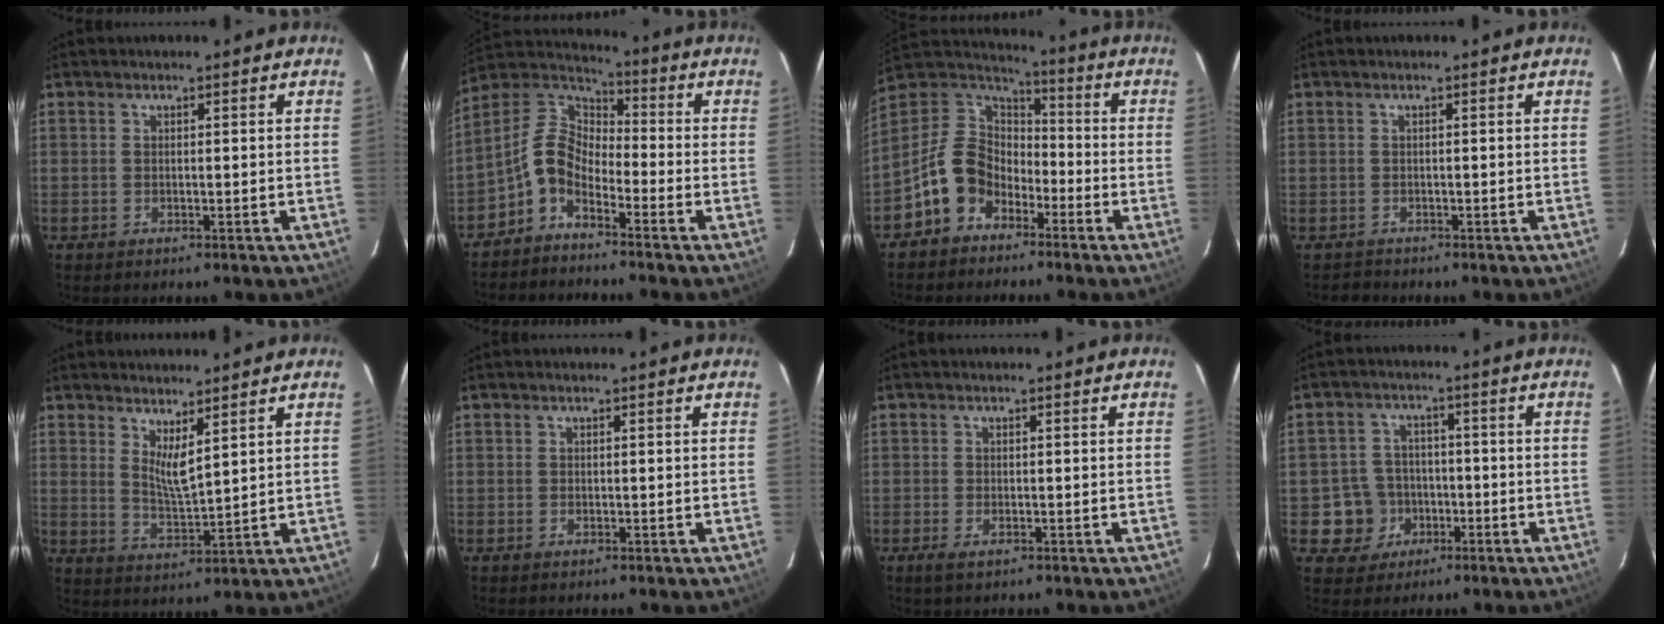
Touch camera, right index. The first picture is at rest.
{"total": 8.3, "force": [-4.5, 4.8, 5.0], "torque": [-0.106, 0.025, -0.106]}
{"total": 12.6, "force": [-6.9, 9.2, 4.9], "torque": [-0.119, 0.030, -0.133]}
{"total": 1.5, "force": [-1.1, 0.9, -0.4], "torque": [0.005, 0.007, -0.019]}
{"total": 4.9, "force": [3.1, 0.8, 3.7], "torque": [-0.066, -0.014, 0.056]}
{"total": 0.0}
{"total": 2.1, "force": [-1.2, 0.8, 1.5], "torque": [-0.031, -0.006, -0.022]}
{"total": 7.2, "force": [-2.3, 6.8, 0.4], "torque": [-0.024, 0.024, -0.032]}